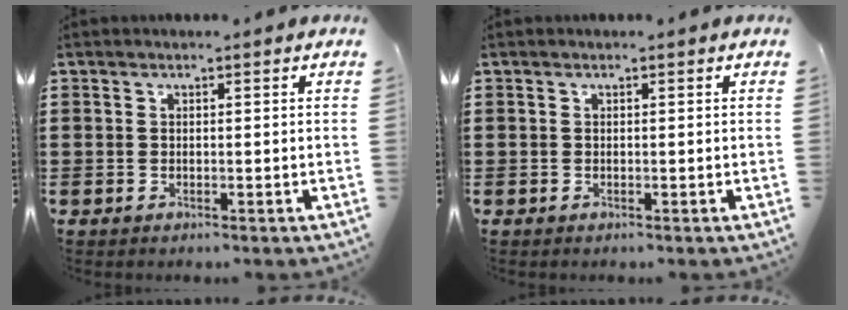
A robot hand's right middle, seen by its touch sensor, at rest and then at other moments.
{"total": 0.0}